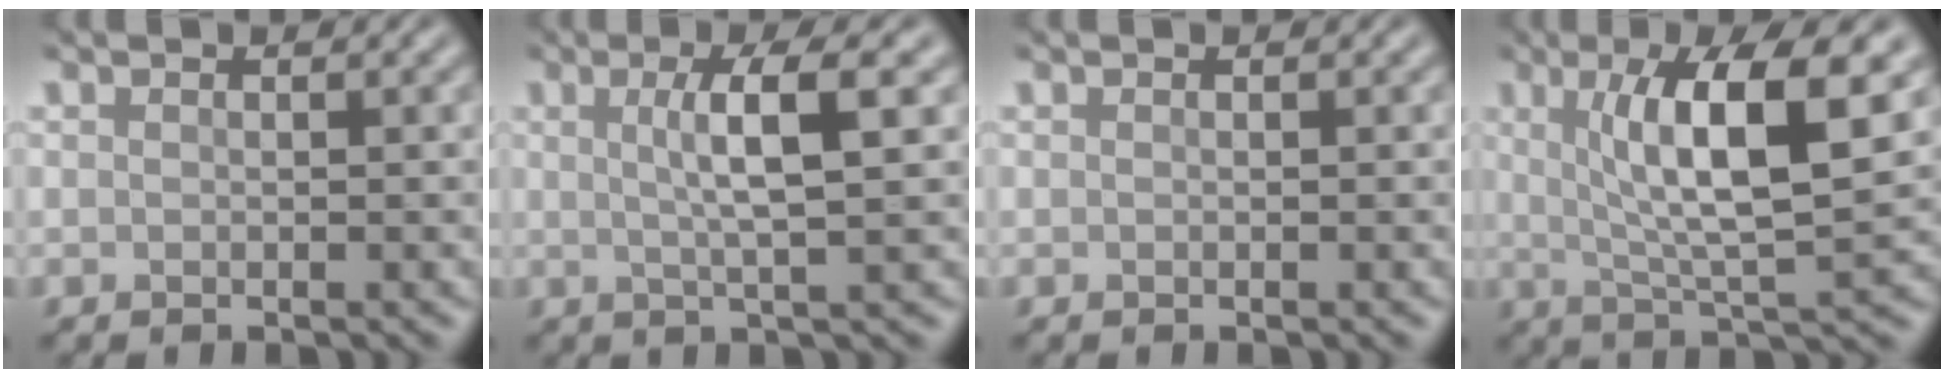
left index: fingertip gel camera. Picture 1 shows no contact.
{"total": 4.8, "force": [0.8, 1.0, 4.6], "torque": [-0.072, 0.001, 0.012]}
{"total": 0.0}
{"total": 8.9, "force": [2.2, 2.1, 8.3], "torque": [-0.122, -0.009, 0.040]}